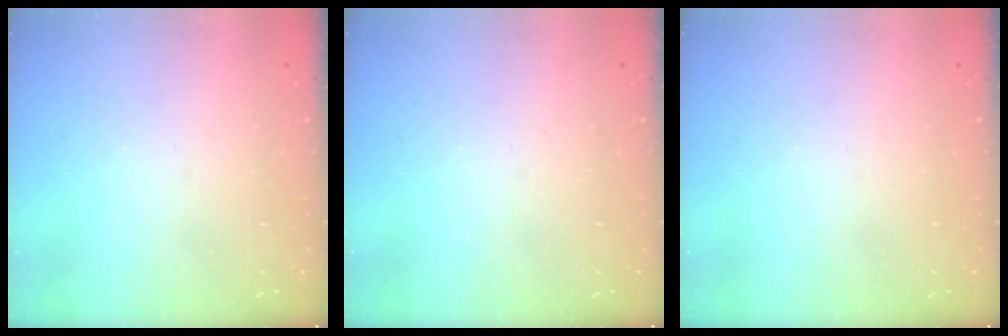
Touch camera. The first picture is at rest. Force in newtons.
{"total": 0.0}
{"total": 0.0}